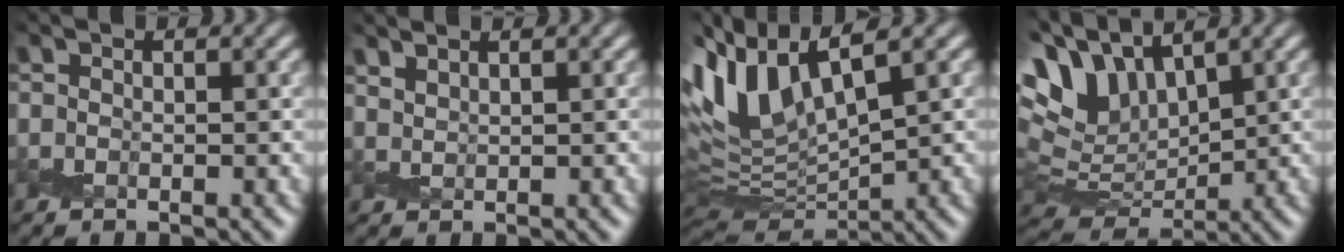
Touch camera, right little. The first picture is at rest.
{"total": 1.4, "force": [1.4, -0.1, -0.1], "torque": [-0.004, 0.000, 0.034]}
{"total": 8.2, "force": [4.6, 2.9, 6.3], "torque": [-0.143, 0.012, 0.086]}
{"total": 7.2, "force": [4.3, 3.5, 4.6], "torque": [-0.099, 0.011, 0.080]}